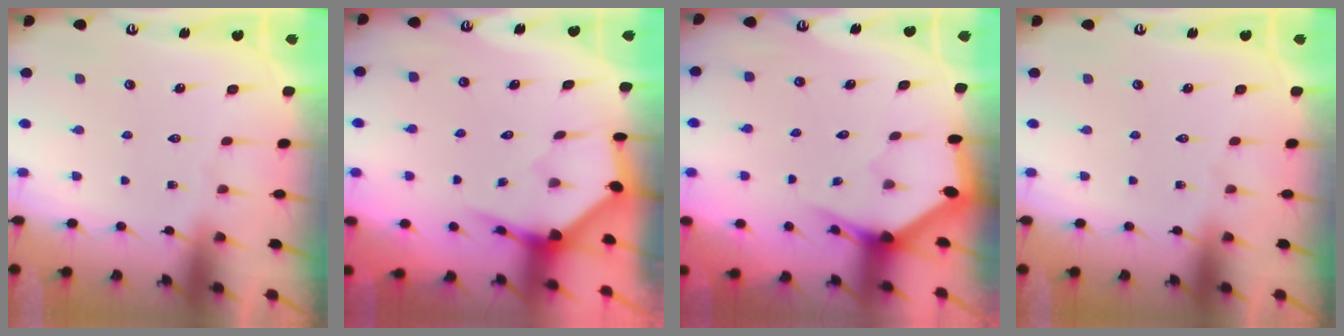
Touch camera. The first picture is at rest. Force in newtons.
{"total": 4.1, "press": 4.1, "slide": 0.4}
{"total": 3.0, "press": 3.0, "slide": 0.0}
{"total": 0.0}